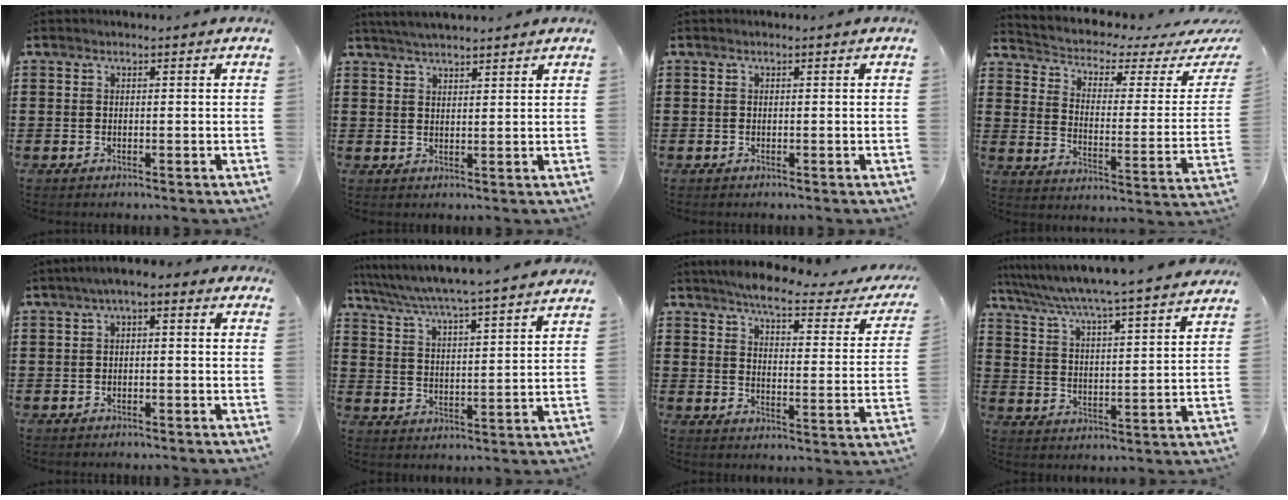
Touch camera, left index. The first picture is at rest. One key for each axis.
{"total": 3.2, "fx": 3.1, "fy": 0.0, "fz": 0.8, "tx": -0.022, "ty": -0.002, "tz": 0.058}
{"total": 0.0}
{"total": 2.3, "fx": 1.5, "fy": 1.1, "fz": 1.4, "tx": -0.043, "ty": -0.021, "tz": 0.014}
{"total": 2.4, "fx": -1.9, "fy": 0.6, "fz": 1.2, "tx": -0.031, "ty": 0.002, "tz": -0.045}
{"total": 4.8, "fx": 4.5, "fy": -0.8, "fz": 1.7, "tx": -0.056, "ty": -0.035, "tz": 0.070}
{"total": 5.1, "fx": 4.5, "fy": 0.4, "fz": 2.5, "tx": -0.064, "ty": -0.031, "tz": 0.071}
{"total": 5.2, "fx": 4.7, "fy": -1.2, "fz": 1.8, "tx": -0.057, "ty": -0.044, "tz": 0.072}